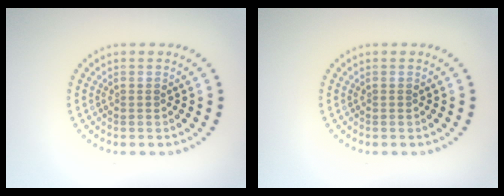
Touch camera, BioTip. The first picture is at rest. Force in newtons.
{"total": 0.0}